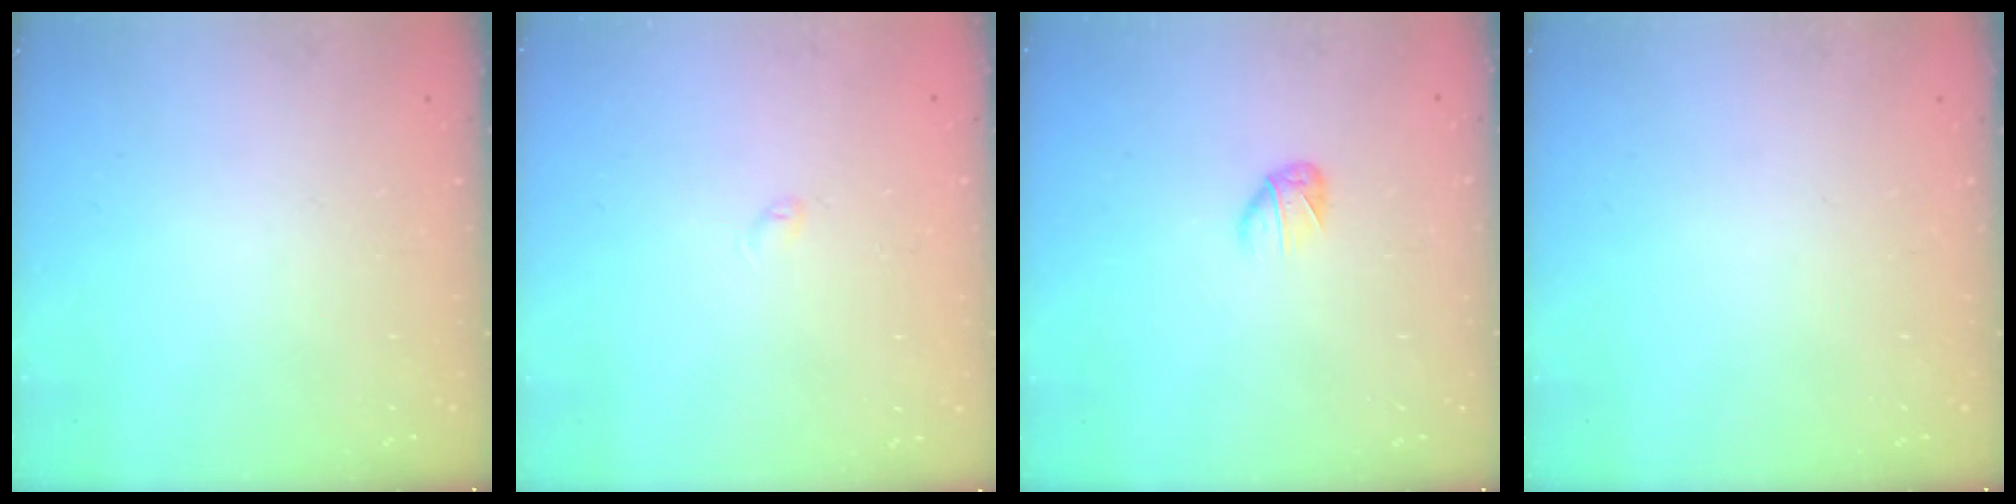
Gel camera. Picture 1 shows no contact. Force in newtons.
{"total": 2.6, "press": 2.6, "slide": 0.4}
{"total": 3.3, "press": 3.2, "slide": 0.9}
{"total": 0.0}